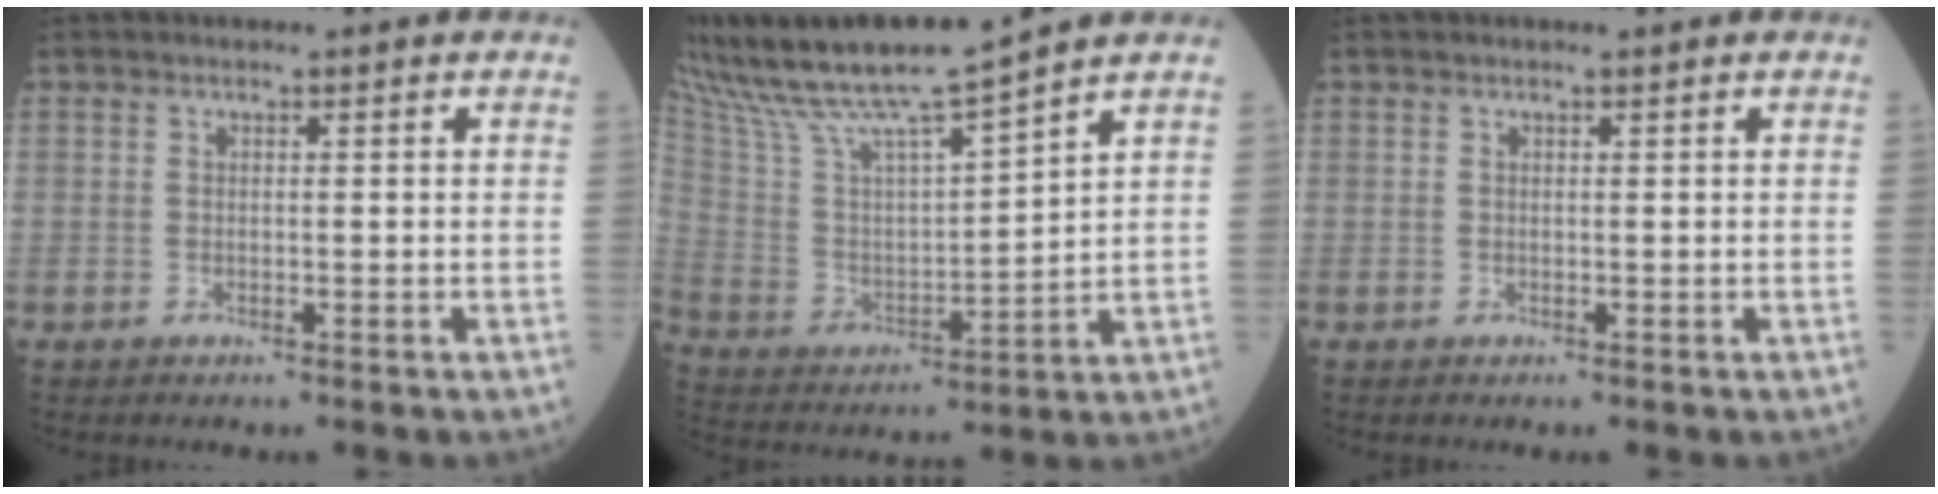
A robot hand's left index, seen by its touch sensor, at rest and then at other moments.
{"total": 14.7, "force": [12.7, -0.5, 7.5], "torque": [-0.153, 0.001, 0.241]}
{"total": 0.0}